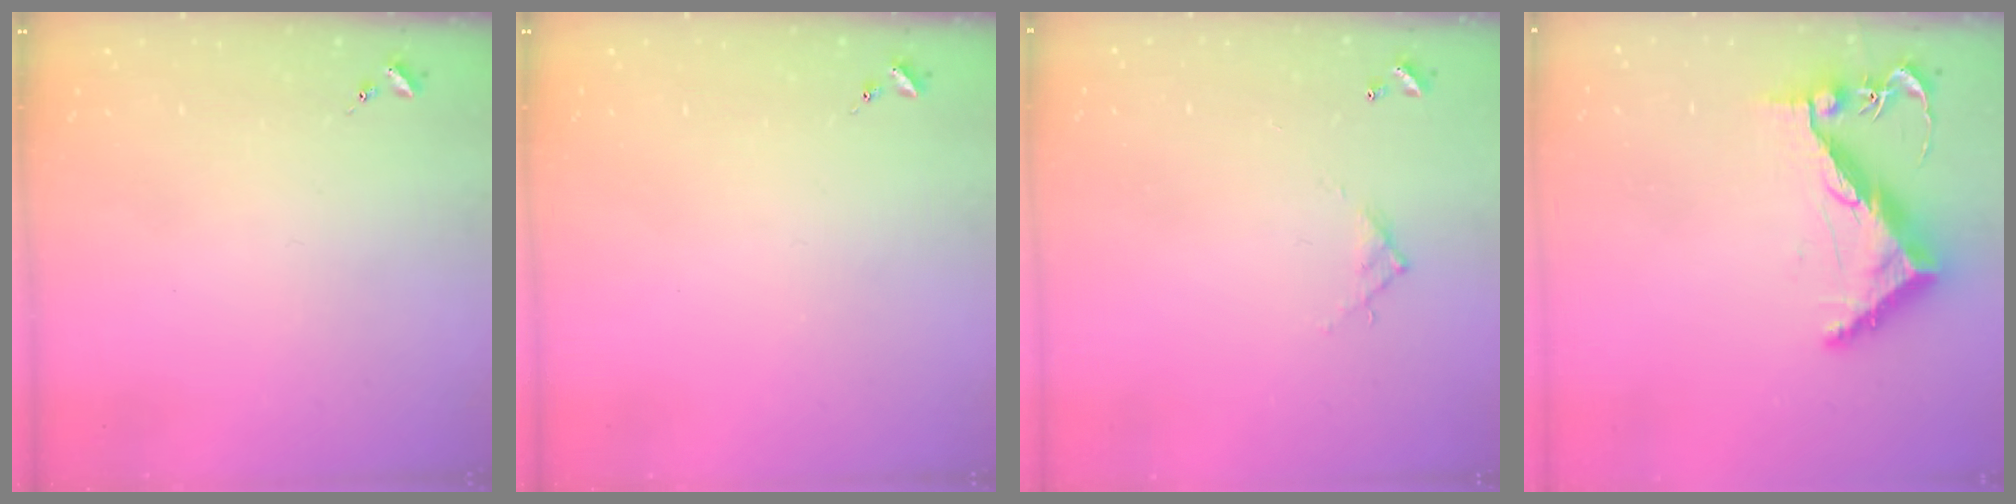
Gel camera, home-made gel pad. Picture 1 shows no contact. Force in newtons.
{"total": 0.0}
{"total": 4.2, "press": 4.2, "slide": 0.2}
{"total": 9.7, "press": 9.6, "slide": 1.4}